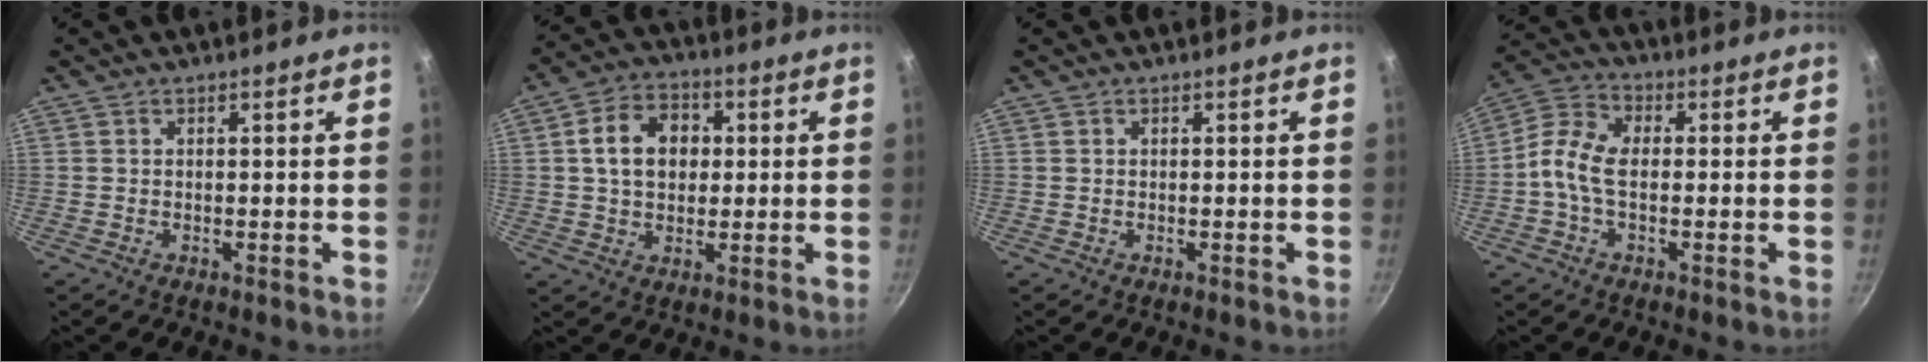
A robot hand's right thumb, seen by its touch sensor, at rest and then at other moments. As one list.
[{"total": 10.1, "force": [1.5, 7.6, 6.5], "torque": [-0.084, 0.014, 0.017]}, {"total": 0.0}, {"total": 7.8, "force": [-0.8, 4.7, 6.2], "torque": [-0.125, 0.030, -0.033]}]